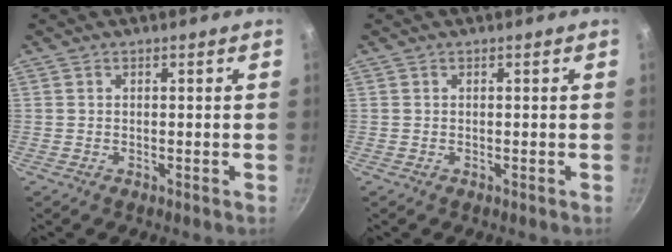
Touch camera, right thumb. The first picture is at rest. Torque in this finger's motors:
{"motor_torque": [0.00, 0.00, 0.01, -0.01, 0.00]}